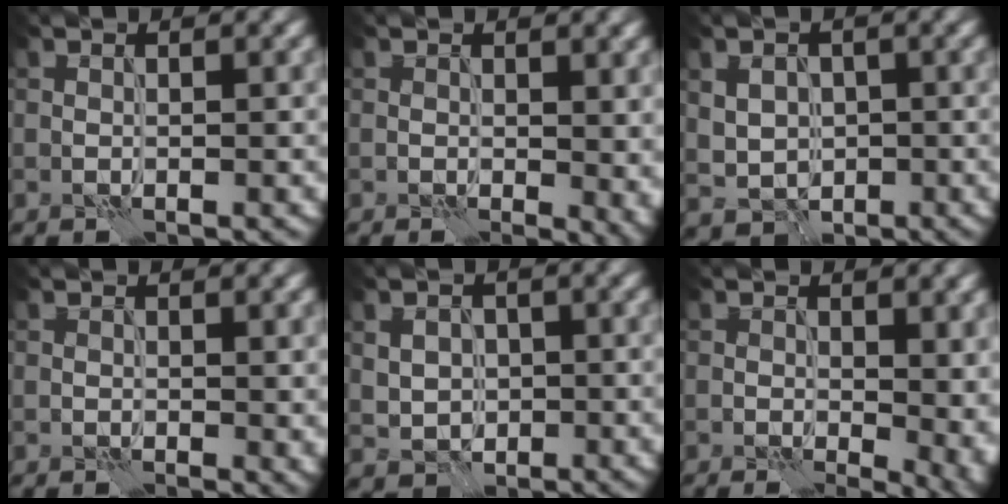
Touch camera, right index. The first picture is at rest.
{"total": 3.8, "force": [0.5, 1.6, 3.4], "torque": [-0.021, -0.004, 0.014]}
{"total": 2.4, "force": [0.0, 2.2, 1.0], "torque": [-0.018, -0.005, 0.007]}
{"total": 1.5, "force": [0.6, 0.5, 1.3], "torque": [-0.010, -0.003, 0.013]}
{"total": 2.0, "force": [0.0, 1.9, 0.7], "torque": [-0.016, -0.003, 0.006]}
{"total": 8.1, "force": [0.5, 4.0, 7.1], "torque": [-0.039, 0.006, 0.017]}